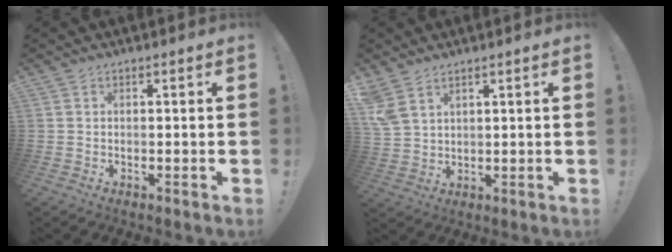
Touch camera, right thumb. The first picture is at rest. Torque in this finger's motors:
{"motor_torque": [0.00, 0.25, 0.19, 0.10, 0.08]}